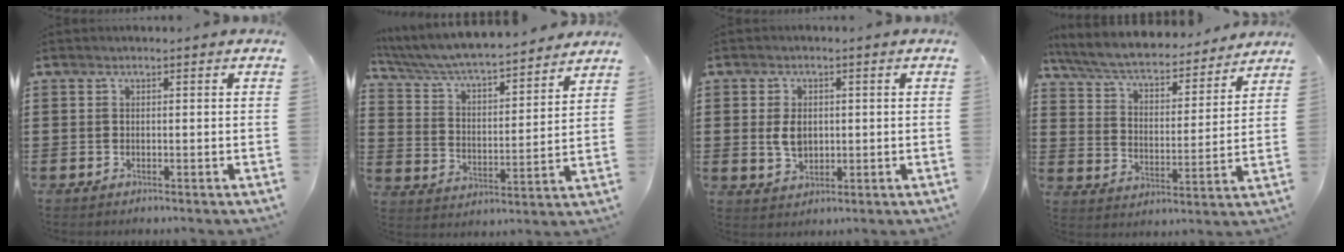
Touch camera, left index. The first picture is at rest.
{"total": 5.5, "force": [5.2, 0.4, 1.7], "torque": [-0.059, -0.041, 0.083]}
{"total": 3.9, "force": [0.2, 2.6, 2.9], "torque": [-0.060, 0.003, 0.000]}
{"total": 6.4, "force": [5.9, 0.8, 2.4], "torque": [-0.073, -0.039, 0.098]}